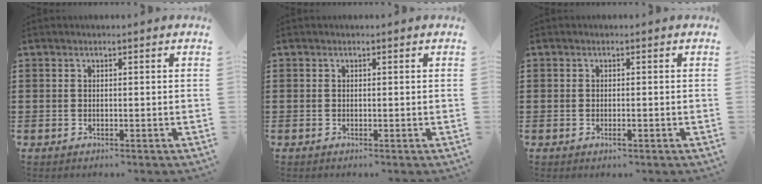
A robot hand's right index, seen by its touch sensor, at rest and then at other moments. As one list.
[{"total": 0.0}, {"total": 0.7, "force": [-0.3, 0.1, 0.6], "torque": [-0.013, -0.005, -0.004]}]